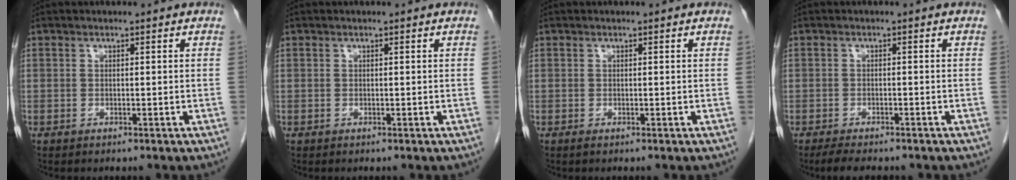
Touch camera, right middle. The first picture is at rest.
{"total": 0.0}
{"total": 0.0}
{"total": 4.5, "force": [-3.8, 1.2, 2.1], "torque": [-0.040, -0.012, -0.055]}